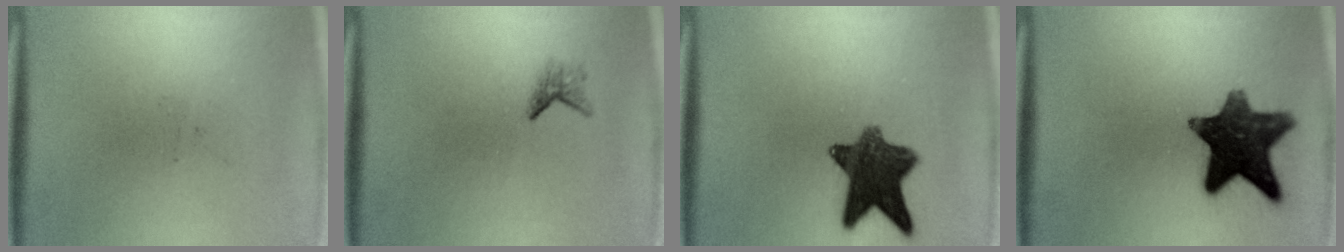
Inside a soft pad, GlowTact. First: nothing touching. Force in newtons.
{"total": 1.2}
{"total": 10.2}
{"total": 12.6}